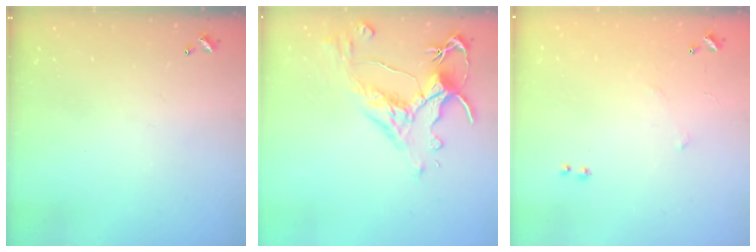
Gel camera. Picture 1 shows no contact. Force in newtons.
{"total": 4.0, "press": 3.7, "slide": 1.4}
{"total": 5.9, "press": 5.9, "slide": 0.8}